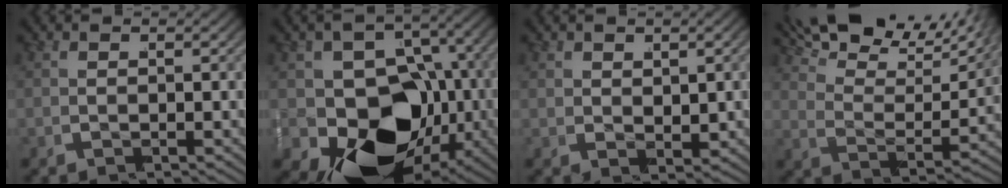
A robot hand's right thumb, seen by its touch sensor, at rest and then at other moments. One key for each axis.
{"total": 20.0, "fx": -4.9, "fy": 13.9, "fz": 13.6, "tx": -0.275, "ty": -0.097, "tz": -0.042}
{"total": 1.5, "fx": 1.3, "fy": 0.5, "fz": 0.3, "tx": -0.002, "ty": 0.004, "tz": 0.027}
{"total": 9.0, "fx": 7.1, "fy": 3.0, "fz": 4.6, "tx": -0.075, "ty": 0.033, "tz": 0.098}